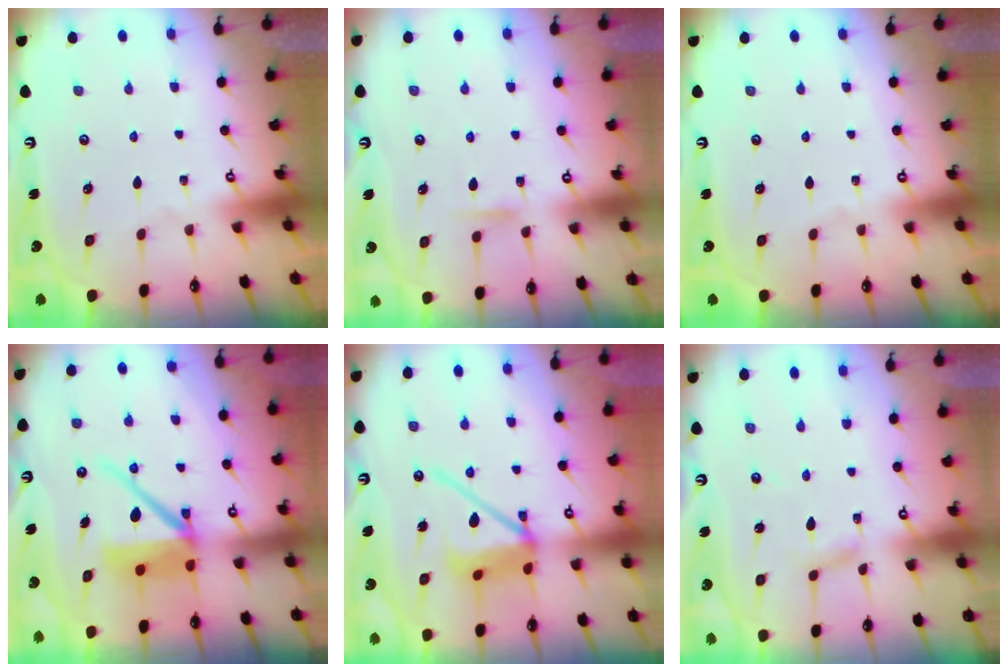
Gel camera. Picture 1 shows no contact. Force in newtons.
{"total": 5.5, "press": 5.5, "slide": 0.5}
{"total": 0.0}
{"total": 12.3, "press": 12.2, "slide": 1.7}
{"total": 13.6, "press": 13.5, "slide": 1.7}
{"total": 2.8, "press": 2.8, "slide": 0.1}